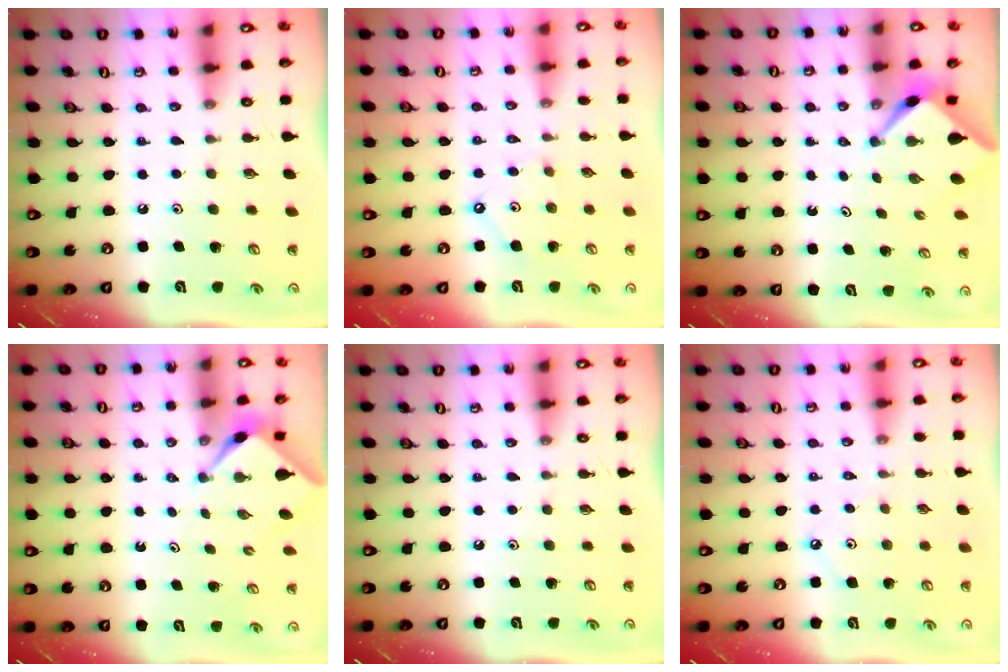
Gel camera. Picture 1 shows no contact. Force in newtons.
{"total": 4.2, "press": 4.2, "slide": 0.4}
{"total": 2.5, "press": 2.5, "slide": 0.2}
{"total": 2.3, "press": 2.2, "slide": 0.3}
{"total": 0.0}
{"total": 1.7, "press": 1.6, "slide": 0.3}